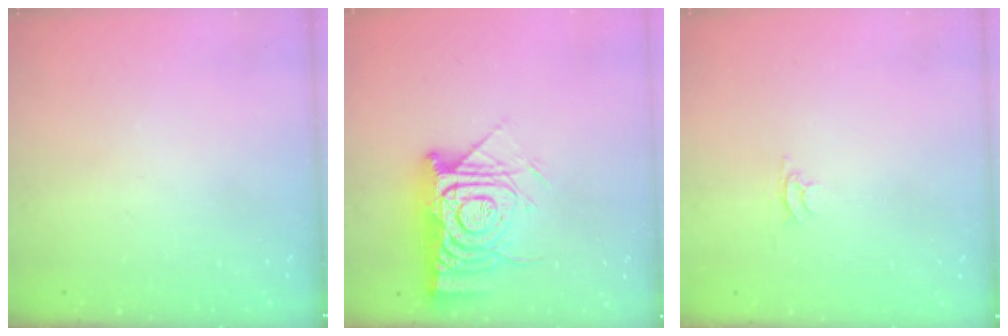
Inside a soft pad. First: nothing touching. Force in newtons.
{"total": 14.6, "press": 14.5, "slide": 1.5}
{"total": 2.4, "press": 2.4, "slide": 0.3}